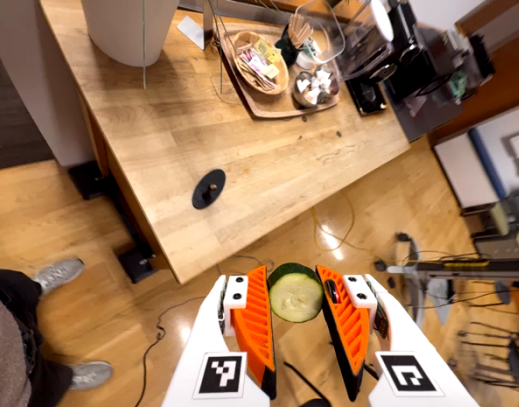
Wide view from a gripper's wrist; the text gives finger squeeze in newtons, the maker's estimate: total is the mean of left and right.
{"total": 8.2, "left": 8.1, "right": 8.3}